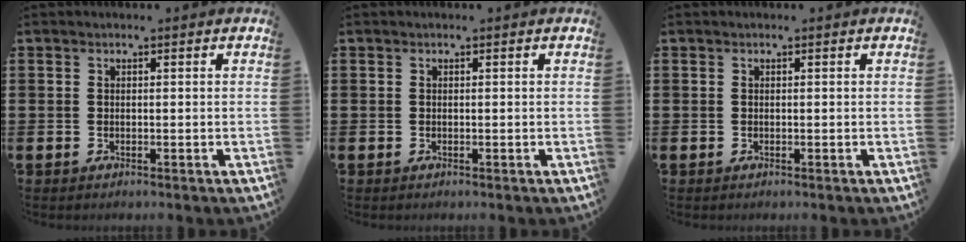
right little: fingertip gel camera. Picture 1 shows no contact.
{"total": 0.0}
{"total": 0.0}